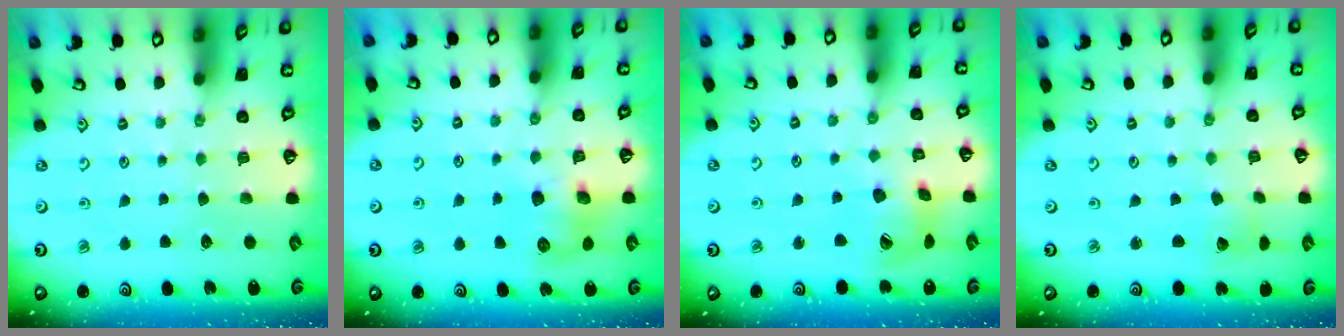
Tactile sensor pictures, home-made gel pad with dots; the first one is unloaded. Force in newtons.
{"total": 10.1, "press": 10.1, "slide": 0.6}
{"total": 12.4, "press": 12.3, "slide": 1.6}
{"total": 1.8, "press": 1.7, "slide": 0.3}